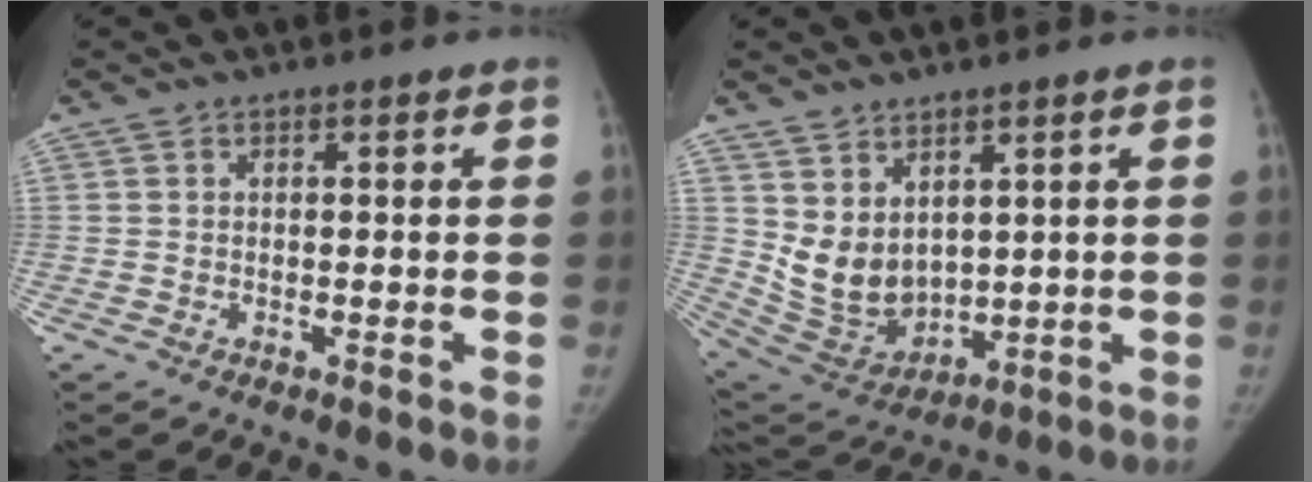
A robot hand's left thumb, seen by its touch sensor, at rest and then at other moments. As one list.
[{"total": 10.3, "force": [3.6, 7.1, 6.5], "torque": [-0.089, -0.034, 0.100]}]